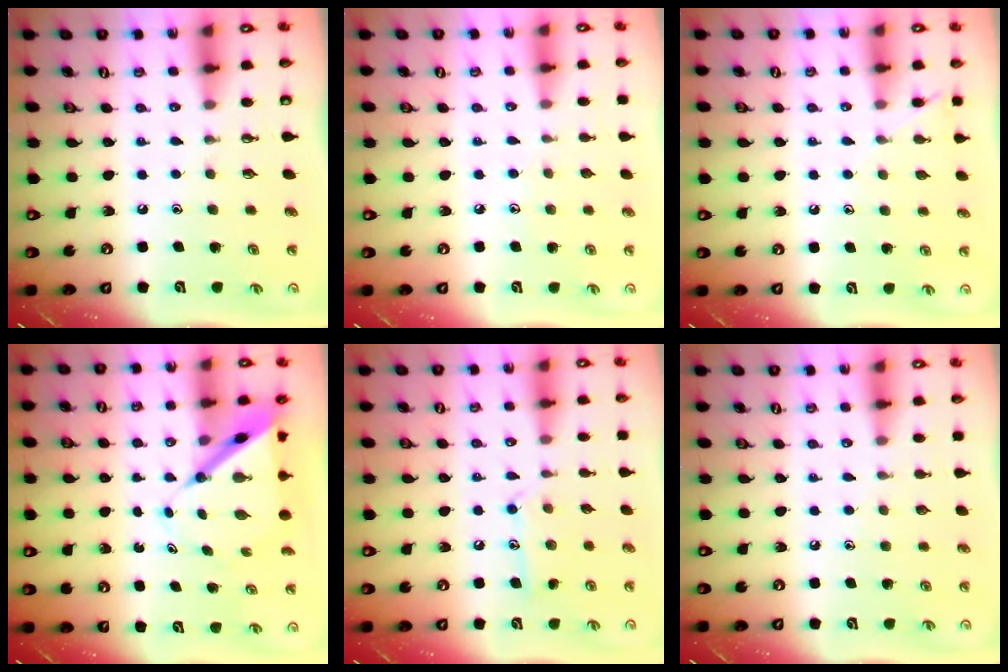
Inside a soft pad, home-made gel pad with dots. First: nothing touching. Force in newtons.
{"total": 3.5, "press": 3.5, "slide": 0.4}
{"total": 5.5, "press": 5.5, "slide": 0.6}
{"total": 7.5, "press": 7.4, "slide": 0.6}
{"total": 9.9, "press": 9.9, "slide": 0.7}
{"total": 4.3, "press": 4.3, "slide": 0.5}